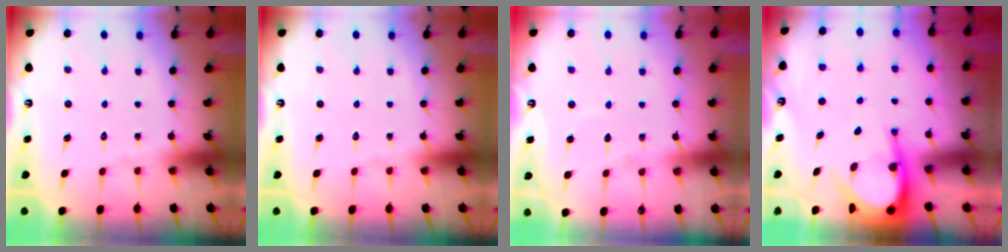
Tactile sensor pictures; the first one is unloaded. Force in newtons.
{"total": 0.0}
{"total": 3.7, "press": 3.7, "slide": 0.3}
{"total": 8.2, "press": 8.1, "slide": 1.0}